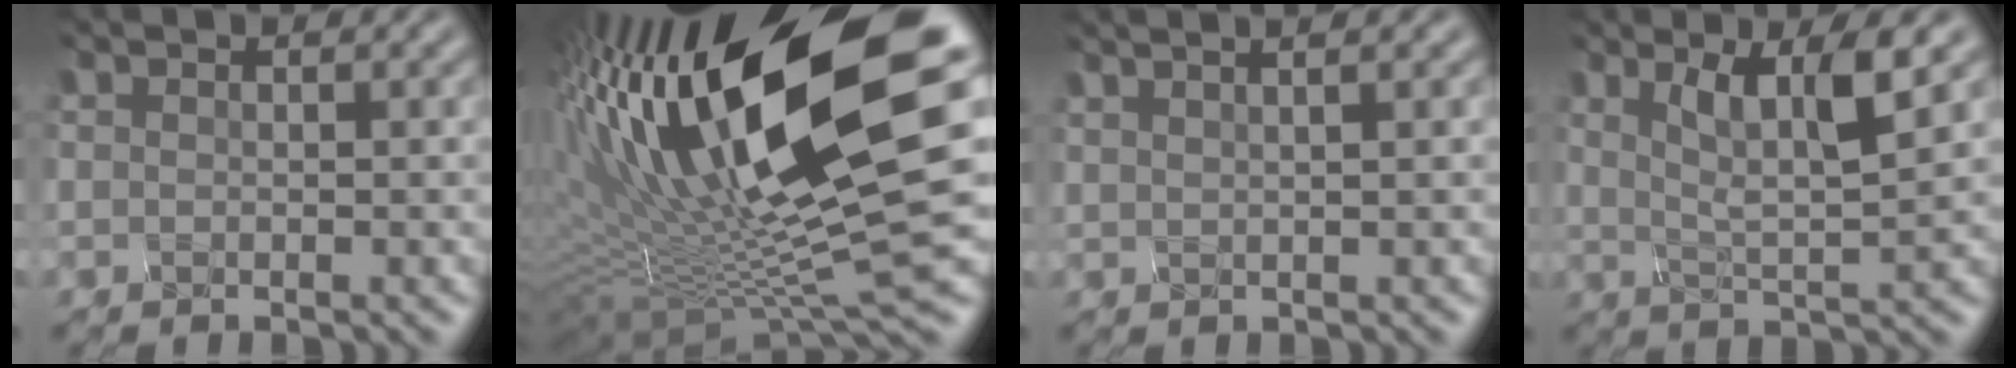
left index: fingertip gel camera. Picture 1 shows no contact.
{"total": 18.7, "force": [3.8, 5.6, 17.4], "torque": [-0.309, 0.008, 0.063]}
{"total": 4.4, "force": [2.7, 1.6, 3.1], "torque": [-0.024, 0.029, 0.008]}
{"total": 5.0, "force": [1.8, 1.0, 4.6], "torque": [-0.088, -0.008, 0.038]}